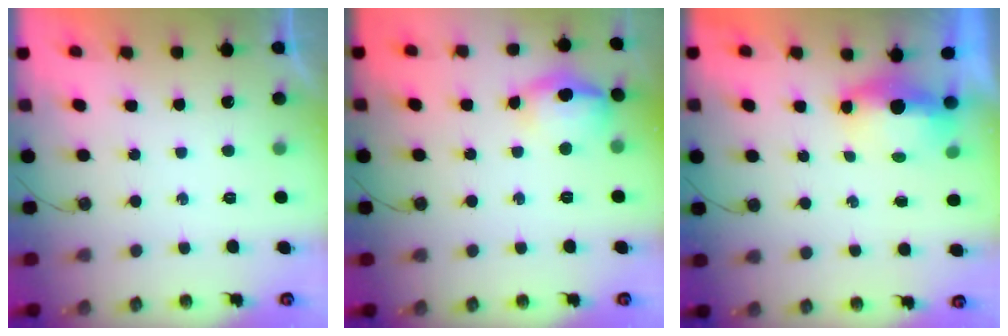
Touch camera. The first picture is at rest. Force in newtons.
{"total": 18.4, "press": 13.5, "slide": 12.5}
{"total": 5.7, "press": 5.7, "slide": 0.8}